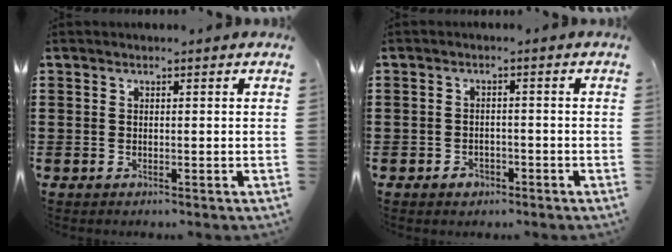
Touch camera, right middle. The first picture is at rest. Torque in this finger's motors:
{"motor_torque": [0.70, -0.29, 0.01, 0.01]}